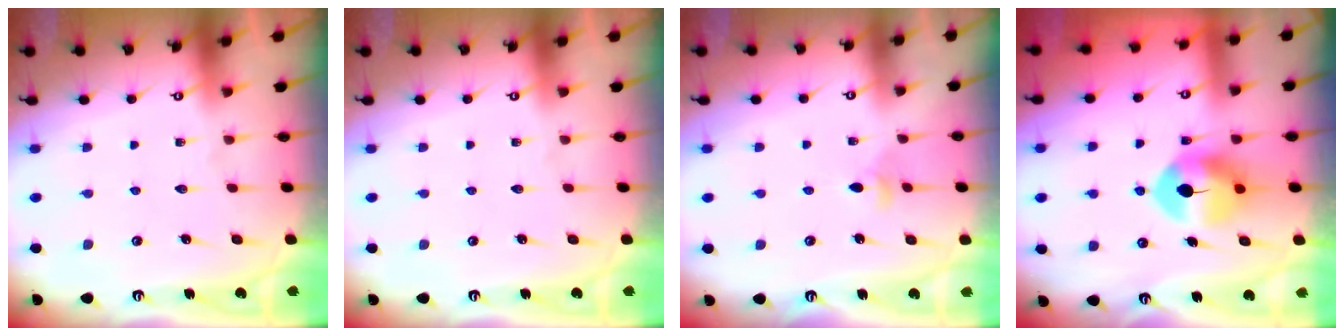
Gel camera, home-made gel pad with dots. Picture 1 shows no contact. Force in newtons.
{"total": 0.0}
{"total": 3.8, "press": 3.7, "slide": 0.8}
{"total": 8.7, "press": 8.6, "slide": 1.4}